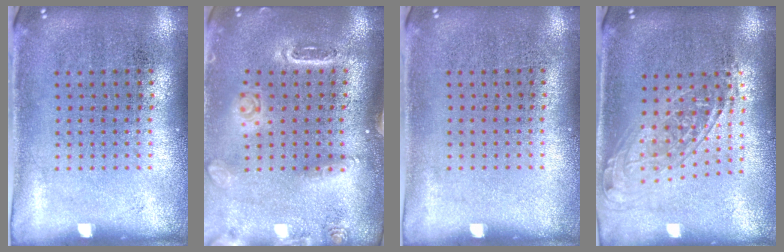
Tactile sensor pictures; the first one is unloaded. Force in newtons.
{"total": 1.5, "press": 1.5, "slide": 0.2}
{"total": 0.0}
{"total": 1.6, "press": 1.3, "slide": 0.9}